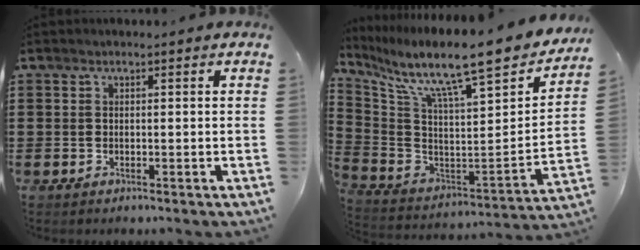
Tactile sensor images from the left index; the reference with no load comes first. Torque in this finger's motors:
{"motor_torque": [1.30, 0.83, 1.05, 0.21]}